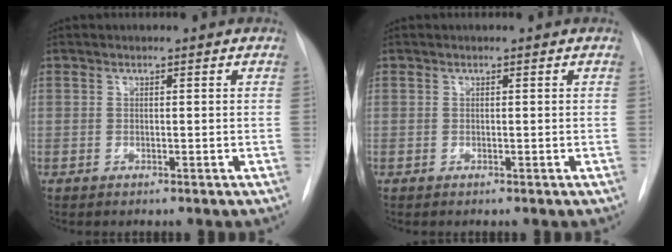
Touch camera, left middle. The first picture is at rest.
{"total": 0.0}